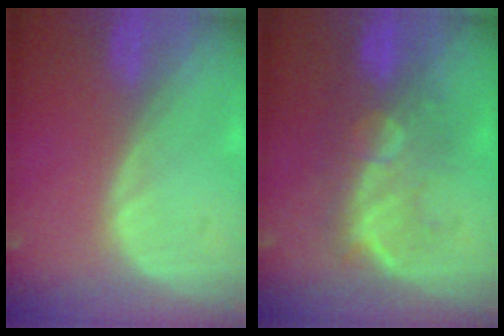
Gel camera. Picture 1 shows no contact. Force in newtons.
{"total": 9.0, "press": 8.5, "slide": 3.0}